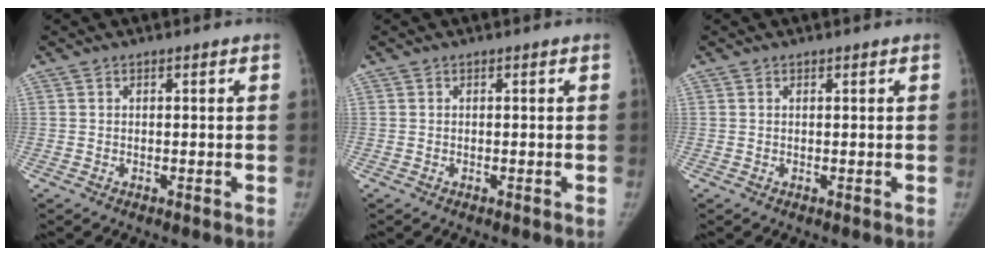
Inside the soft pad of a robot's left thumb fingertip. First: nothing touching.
{"total": 0.0}
{"total": 0.0}